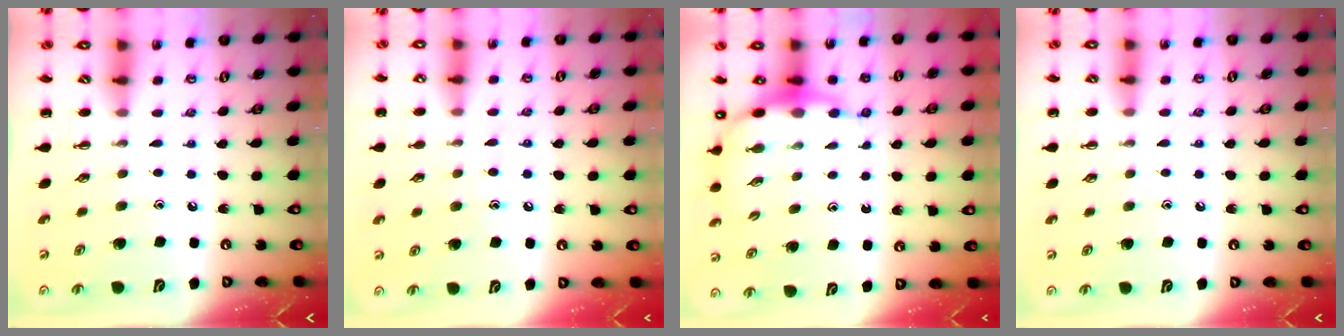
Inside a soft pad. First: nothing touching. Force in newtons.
{"total": 8.5, "press": 8.3, "slide": 1.9}
{"total": 7.1, "press": 6.9, "slide": 1.7}
{"total": 6.0, "press": 5.7, "slide": 2.0}